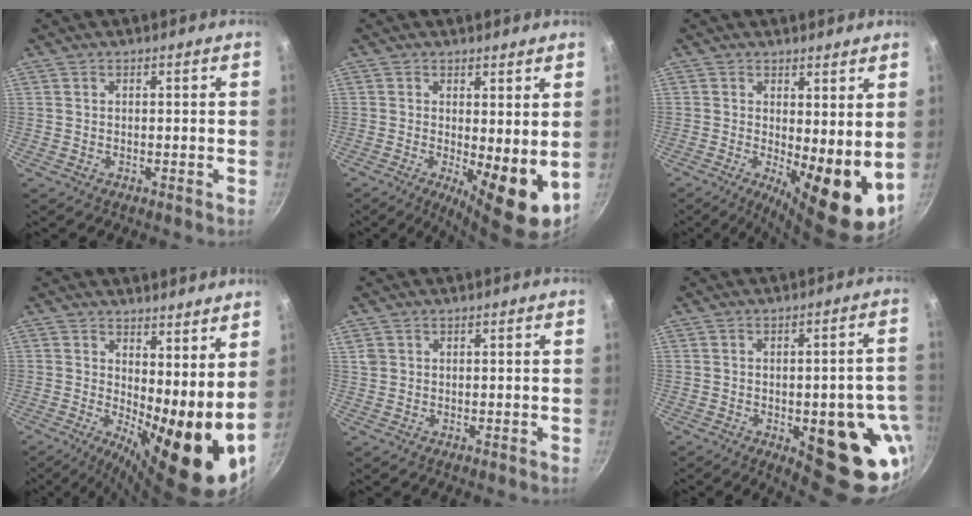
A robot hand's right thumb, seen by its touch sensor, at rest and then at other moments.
{"total": 9.2, "force": [-0.2, 3.0, 8.7], "torque": [-0.113, -0.019, 0.006]}
{"total": 11.7, "force": [0.2, 4.2, 10.9], "torque": [-0.130, -0.021, 0.011]}
{"total": 13.8, "force": [1.7, 4.9, 12.8], "torque": [-0.167, -0.017, 0.030]}
{"total": 1.5, "force": [0.6, 1.2, 0.5], "torque": [-0.009, 0.004, 0.014]}
{"total": 18.7, "force": [-5.2, 7.7, 16.2], "torque": [-0.128, 0.005, -0.058]}